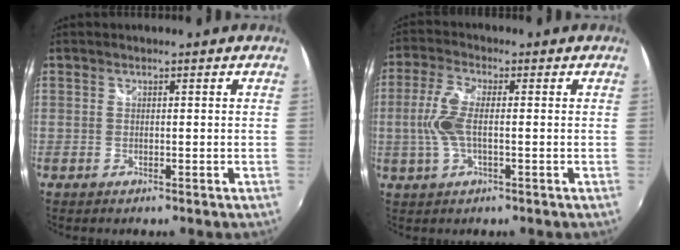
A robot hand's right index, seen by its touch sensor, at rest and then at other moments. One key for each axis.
{"total": 7.5, "fx": -0.5, "fy": 2.6, "fz": 7.0, "tx": -0.151, "ty": 0.003, "tz": -0.010}